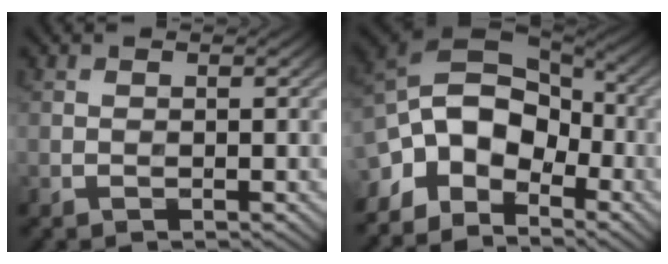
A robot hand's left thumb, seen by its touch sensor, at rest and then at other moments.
{"total": 11.6, "force": [-4.4, 7.8, 7.3], "torque": [-0.145, -0.002, -0.095]}